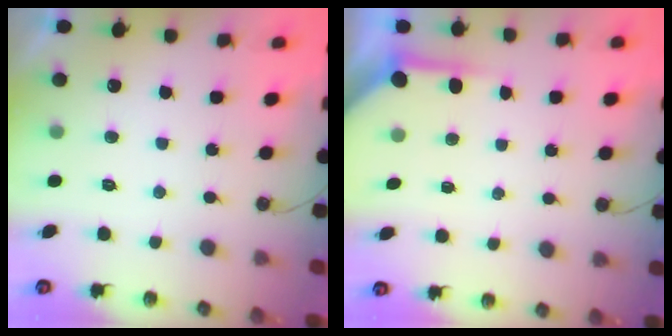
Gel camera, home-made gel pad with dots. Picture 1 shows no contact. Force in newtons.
{"total": 3.5, "press": 3.4, "slide": 0.5}